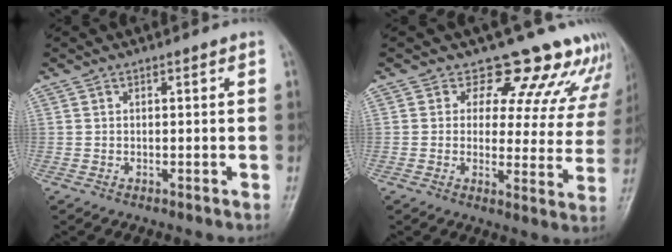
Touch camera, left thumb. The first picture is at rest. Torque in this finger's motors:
{"motor_torque": [0.21, 0.27, -0.26, -0.06, 0.02]}